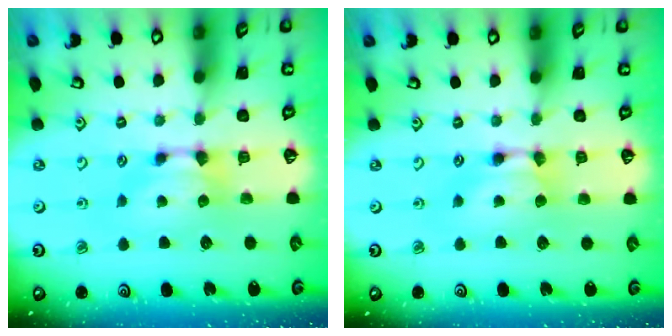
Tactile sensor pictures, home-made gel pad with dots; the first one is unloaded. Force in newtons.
{"total": 1.7, "press": 1.7, "slide": 0.2}